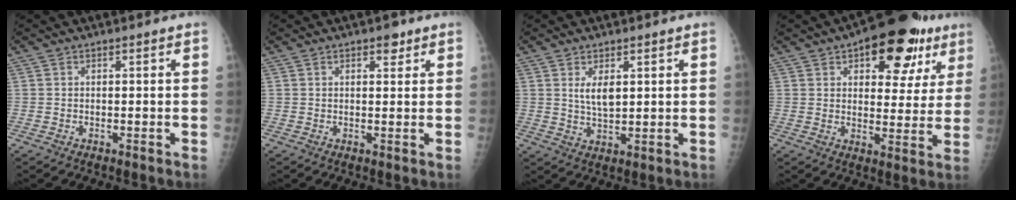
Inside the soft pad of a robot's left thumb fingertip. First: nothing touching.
{"total": 2.0, "force": [1.3, 1.0, 1.1], "torque": [-0.005, -0.007, 0.018]}
{"total": 4.1, "force": [1.4, 1.9, 3.3], "torque": [-0.053, -0.016, 0.033]}
{"total": 18.2, "force": [9.4, 9.1, 12.6], "torque": [-0.112, -0.015, 0.125]}